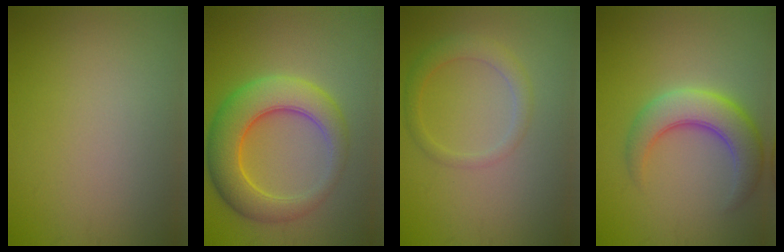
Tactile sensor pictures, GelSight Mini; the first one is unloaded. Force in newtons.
{"total": 7.6, "press": 7.6, "slide": 0.1}
{"total": 2.3, "press": 2.3, "slide": 0.1}
{"total": 5.6, "press": 5.6, "slide": 0.3}